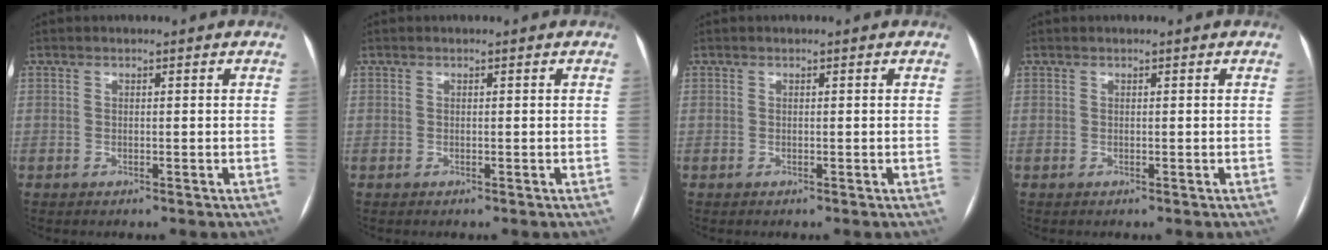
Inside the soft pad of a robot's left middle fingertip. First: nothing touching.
{"total": 0.0}
{"total": 0.0}
{"total": 0.0}